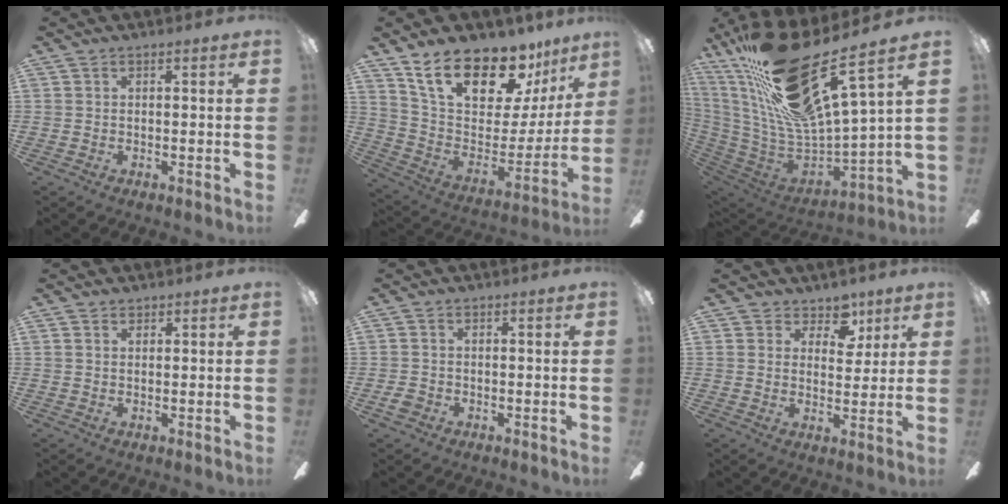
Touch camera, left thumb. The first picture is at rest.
{"total": 22.3, "force": [16.1, 9.7, 12.0], "torque": [-0.196, -0.106, 0.285]}
{"total": 28.9, "force": [18.3, 7.7, 21.0], "torque": [-0.389, -0.122, 0.316]}
{"total": 1.3, "force": [1.0, 0.8, 0.3], "torque": [-0.005, 0.001, 0.019]}
{"total": 2.1, "force": [-0.9, 1.7, 1.0], "torque": [-0.023, 0.004, -0.019]}
{"total": 7.1, "force": [4.7, 4.8, 2.3], "torque": [-0.025, -0.025, 0.081]}